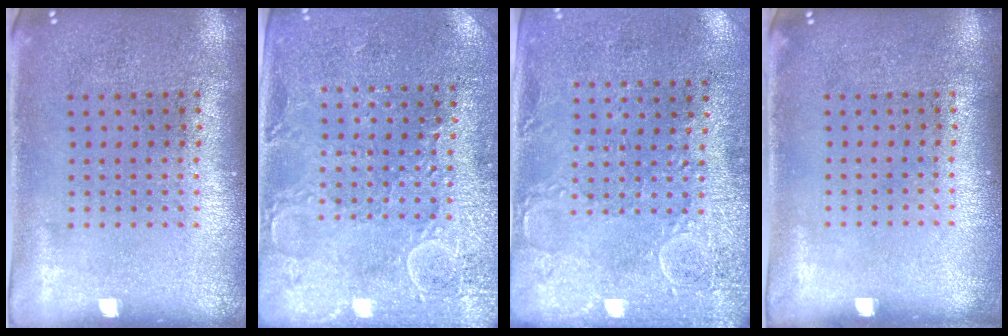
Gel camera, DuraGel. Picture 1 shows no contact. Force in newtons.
{"total": 2.7, "press": 2.7, "slide": 0.6}
{"total": 3.1, "press": 2.3, "slide": 2.0}
{"total": 0.0}